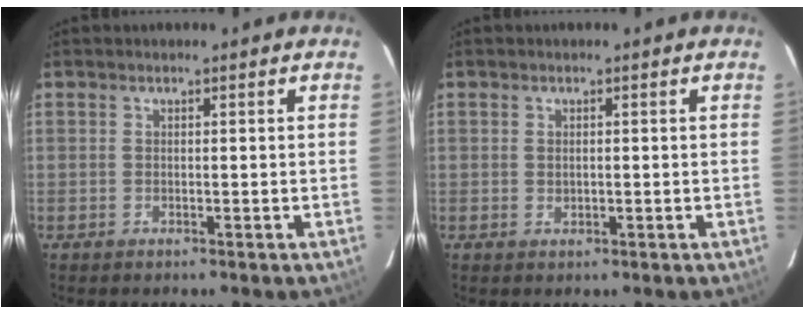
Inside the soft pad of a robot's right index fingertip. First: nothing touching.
{"total": 1.0, "force": [0.1, 0.8, 0.7], "torque": [-0.011, 0.002, 0.003]}